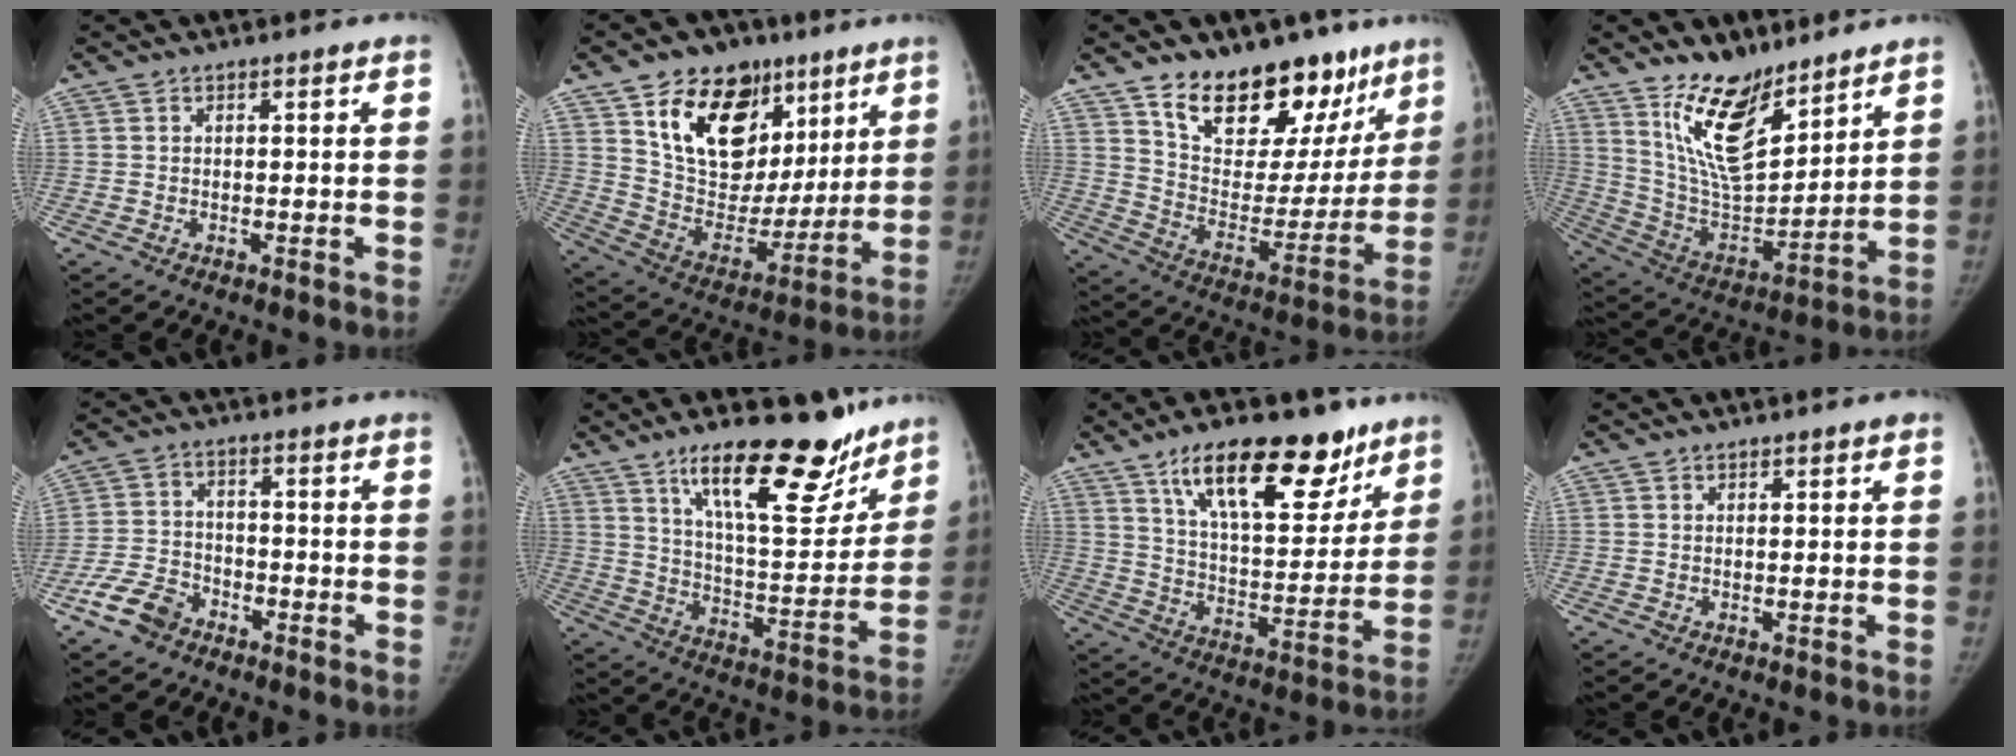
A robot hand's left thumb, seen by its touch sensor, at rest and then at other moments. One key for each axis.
{"total": 22.6, "fx": 11.2, "fy": 15.4, "fz": 12.3, "tx": -0.145, "ty": -0.031, "tz": 0.197}
{"total": 24.1, "fx": 15.9, "fy": 12.9, "fz": 12.6, "tx": -0.130, "ty": -0.077, "tz": 0.252}
{"total": 16.9, "fx": 11.5, "fy": 7.3, "fz": 10.0, "tx": -0.130, "ty": -0.085, "tz": 0.224}
{"total": 7.3, "fx": -4.8, "fy": 4.6, "fz": 3.0, "tx": -0.055, "ty": 0.022, "tz": -0.095}
{"total": 21.9, "fx": 14.8, "fy": 7.5, "fz": 14.2, "tx": -0.161, "ty": -0.084, "tz": 0.234}
{"total": 21.7, "fx": 13.5, "fy": 9.2, "fz": 14.2, "tx": -0.171, "ty": -0.053, "tz": 0.223}
{"total": 0.9, "fx": 0.6, "fy": 0.3, "fz": 0.6, "tx": -0.002, "ty": -0.001, "tz": 0.008}